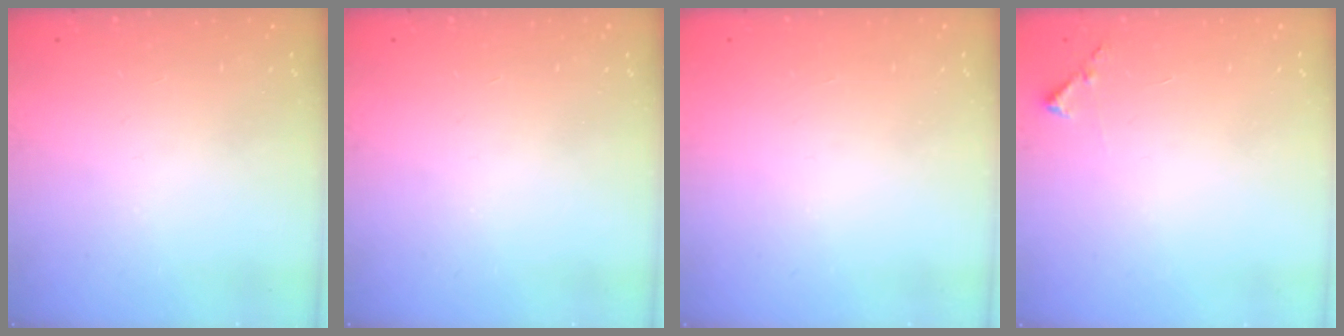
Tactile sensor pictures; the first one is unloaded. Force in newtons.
{"total": 0.0}
{"total": 1.5, "press": 1.5, "slide": 0.1}
{"total": 5.2, "press": 5.2, "slide": 0.6}